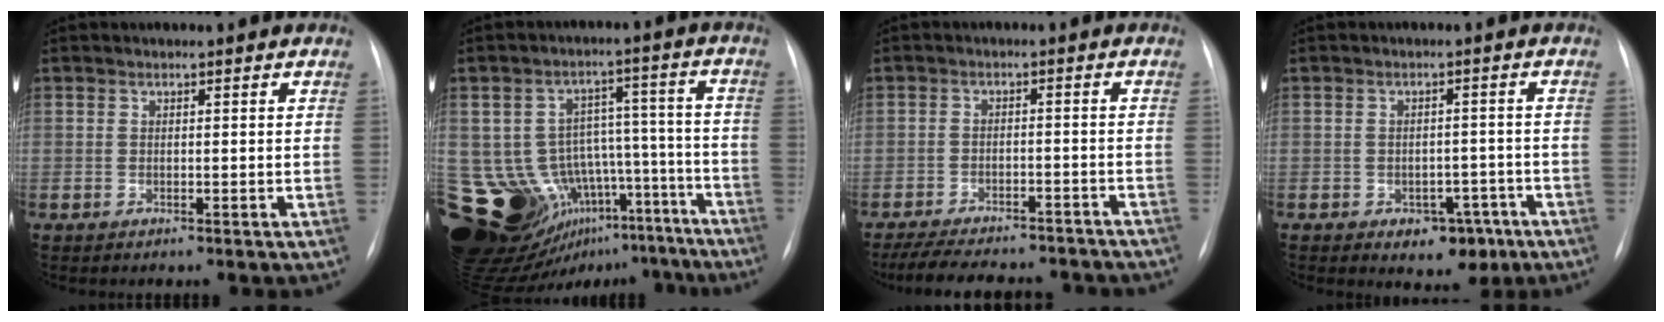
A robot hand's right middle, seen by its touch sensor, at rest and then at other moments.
{"total": 24.3, "force": [-14.5, 15.7, 11.7], "torque": [-0.205, 0.064, -0.183]}
{"total": 17.1, "force": [-15.1, 4.2, 6.7], "torque": [-0.138, -0.007, -0.198]}
{"total": 5.5, "force": [-3.0, 3.6, 3.0], "torque": [-0.026, 0.014, -0.031]}